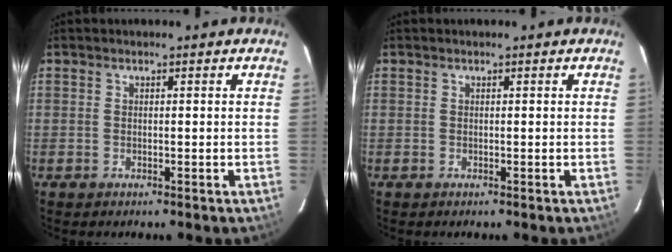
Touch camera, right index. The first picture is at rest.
{"total": 0.0}